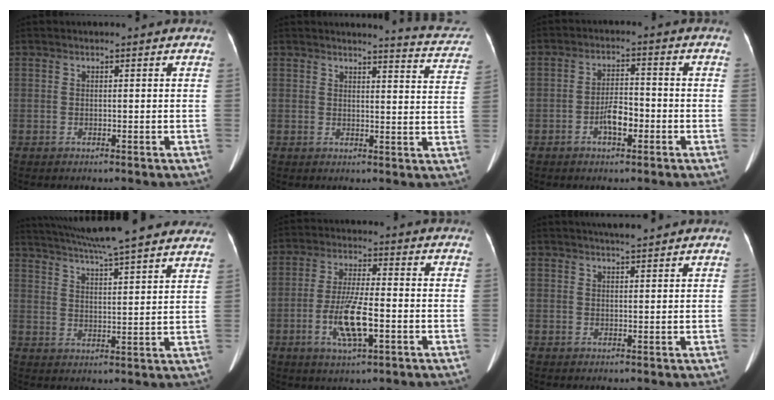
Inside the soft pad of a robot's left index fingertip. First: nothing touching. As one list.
[{"total": 8.9, "force": [8.7, 0.4, 1.9], "torque": [-0.015, -0.042, 0.075]}, {"total": 4.2, "force": [-1.8, 1.5, 3.4], "torque": [-0.064, 0.007, -0.034]}, {"total": 24.3, "force": [21.2, 2.1, 11.7], "torque": [-0.194, 0.009, 0.283]}, {"total": 8.5, "force": [-2.6, 1.5, 7.9], "torque": [-0.158, -0.007, -0.049]}, {"total": 4.1, "force": [3.6, 0.1, 1.8], "torque": [-0.025, 0.011, 0.052]}]